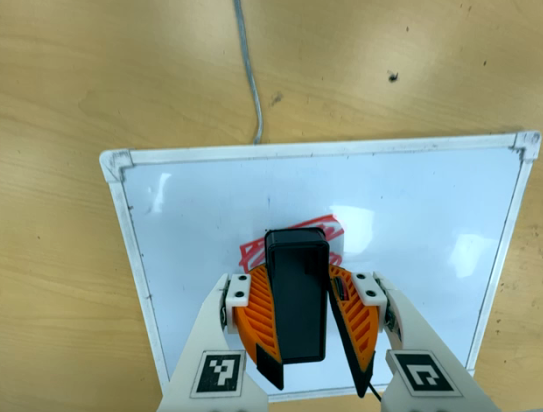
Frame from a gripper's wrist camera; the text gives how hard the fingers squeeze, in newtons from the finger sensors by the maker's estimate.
{"total": 14.0, "left": 15.1, "right": 12.9}